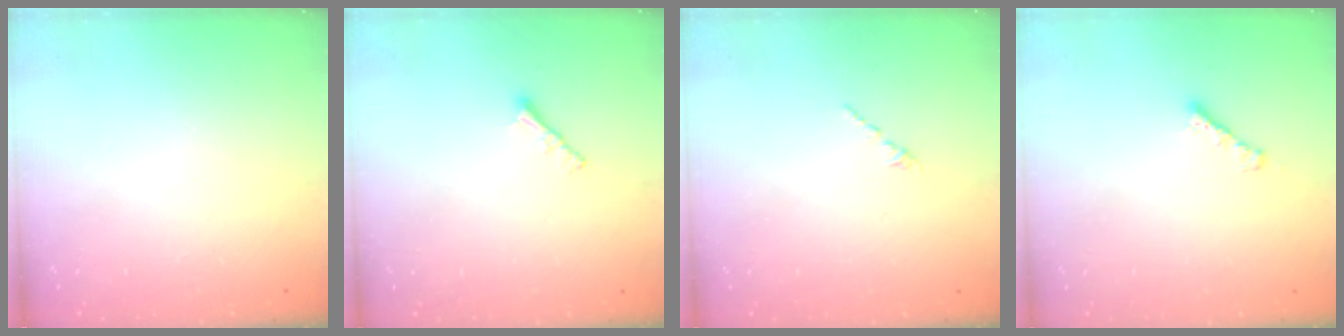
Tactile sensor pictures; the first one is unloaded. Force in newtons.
{"total": 2.2, "press": 2.1, "slide": 0.6}
{"total": 0.6, "press": 0.5, "slide": 0.3}
{"total": 2.3, "press": 2.3, "slide": 0.4}